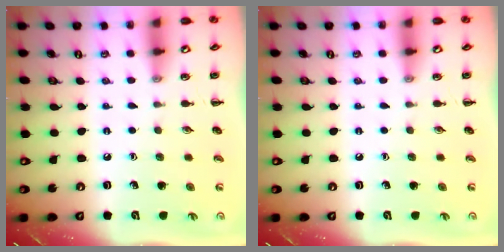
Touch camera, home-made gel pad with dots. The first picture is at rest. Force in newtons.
{"total": 0.0}